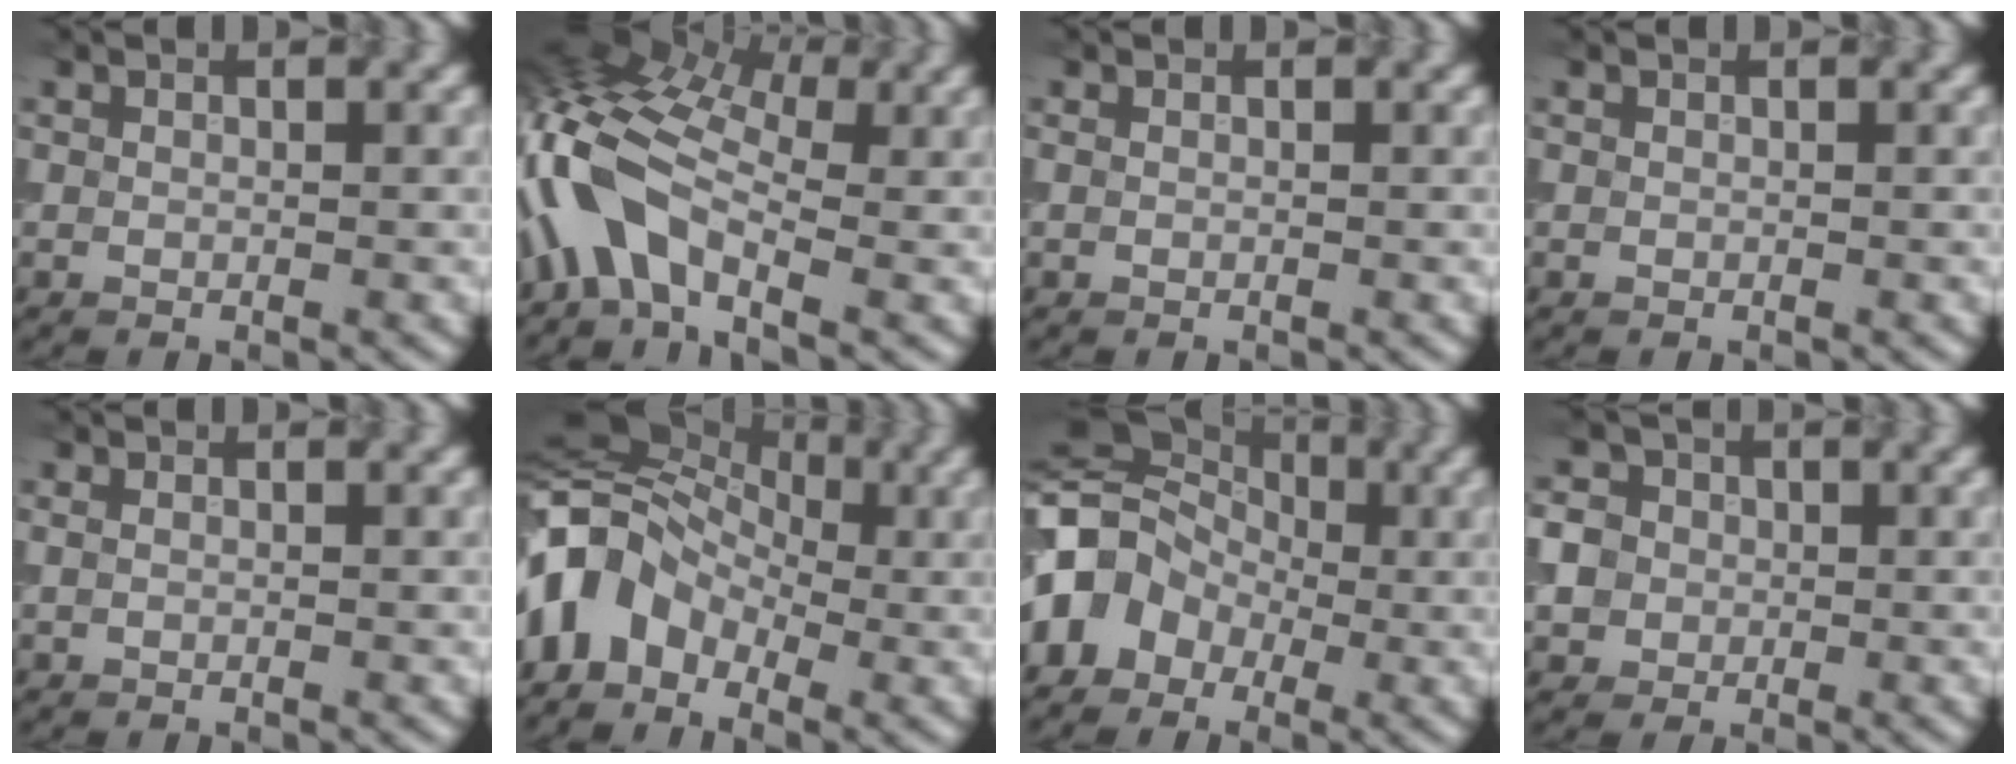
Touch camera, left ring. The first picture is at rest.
{"total": 7.7, "force": [-2.2, 4.7, 5.7], "torque": [-0.112, 0.018, -0.063]}
{"total": 0.0}
{"total": 0.0}
{"total": 0.6, "force": [0.2, 0.4, 0.4], "torque": [-0.010, -0.002, 0.005]}
{"total": 7.2, "force": [-2.2, 5.5, 4.0], "torque": [-0.066, 0.016, -0.061]}
{"total": 7.4, "force": [-1.0, 6.1, 4.1], "torque": [-0.055, 0.011, -0.033]}
{"total": 6.1, "force": [0.7, 5.6, 2.2], "torque": [-0.042, 0.031, -0.012]}